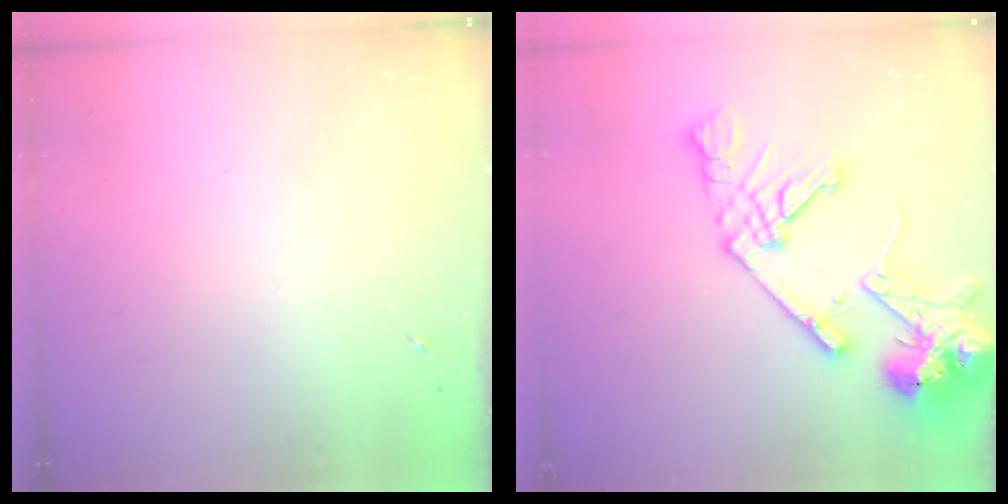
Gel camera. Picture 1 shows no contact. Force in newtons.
{"total": 18.1, "press": 17.9, "slide": 2.8}